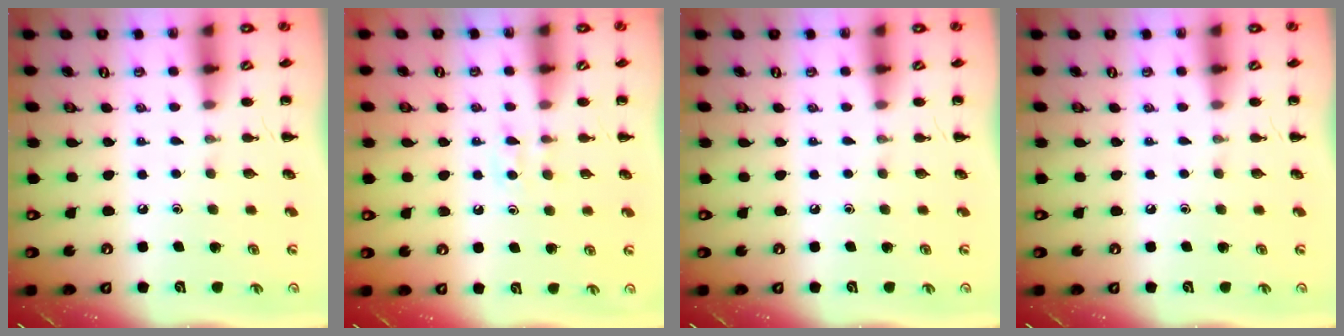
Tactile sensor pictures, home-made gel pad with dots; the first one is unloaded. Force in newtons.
{"total": 4.6, "press": 4.5, "slide": 1.2}
{"total": 0.0}
{"total": 0.0}